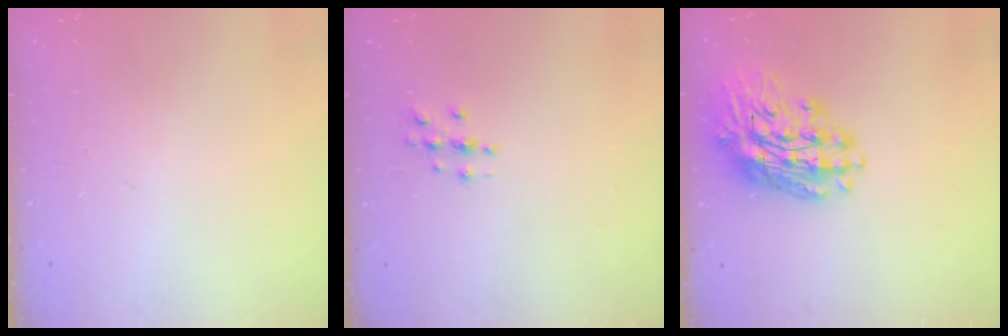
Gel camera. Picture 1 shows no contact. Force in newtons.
{"total": 3.0, "press": 3.0, "slide": 0.3}
{"total": 18.1, "press": 17.6, "slide": 4.0}